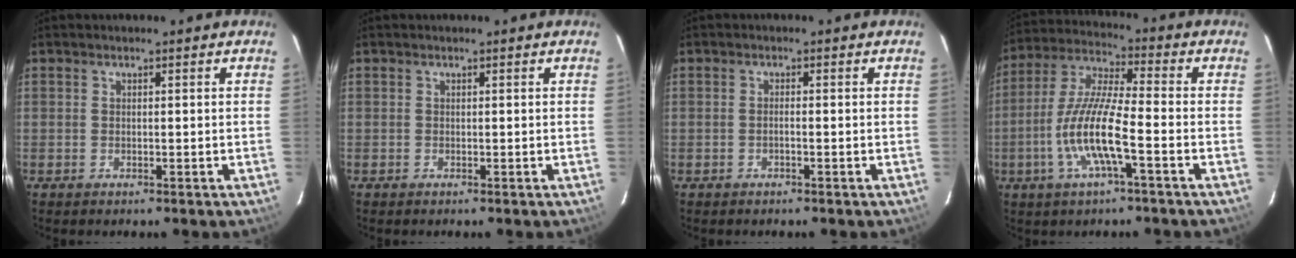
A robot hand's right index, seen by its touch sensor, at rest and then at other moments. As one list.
[{"total": 0.0}, {"total": 0.8, "force": [-0.5, 0.0, 0.7], "torque": [-0.014, 0.004, -0.010]}, {"total": 12.0, "force": [-4.0, 1.6, 11.2], "torque": [-0.236, -0.001, -0.081]}]